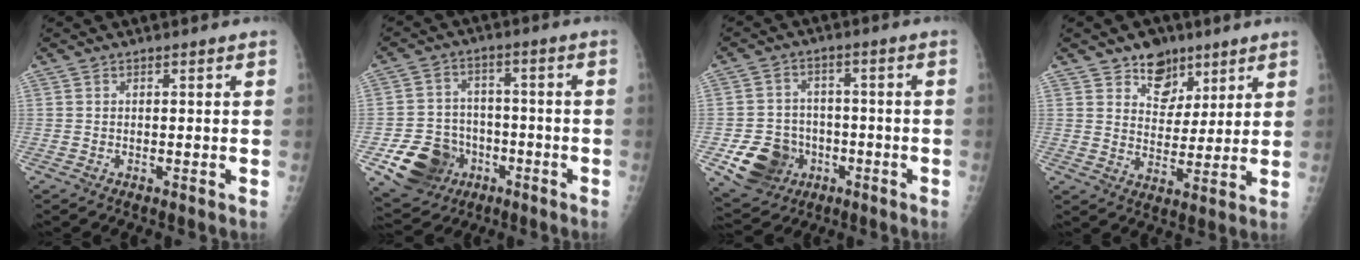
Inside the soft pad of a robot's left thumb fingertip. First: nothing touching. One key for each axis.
{"total": 13.2, "fx": -5.1, "fy": 11.0, "fz": 5.2, "tx": -0.072, "ty": 0.026, "tz": -0.074}
{"total": 11.6, "fx": -3.9, "fy": 9.9, "fz": 4.6, "tx": -0.060, "ty": 0.018, "tz": -0.053}
{"total": 8.5, "fx": 5.7, "fy": 5.8, "fz": 2.5, "tx": -0.004, "ty": -0.032, "tz": 0.094}